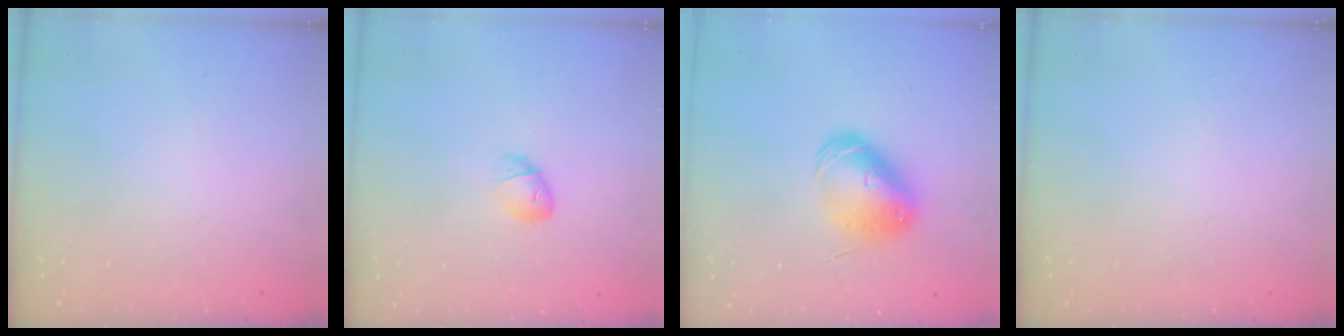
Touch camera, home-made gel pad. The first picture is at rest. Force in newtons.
{"total": 5.6, "press": 5.4, "slide": 1.6}
{"total": 9.9, "press": 9.8, "slide": 1.4}
{"total": 0.0}